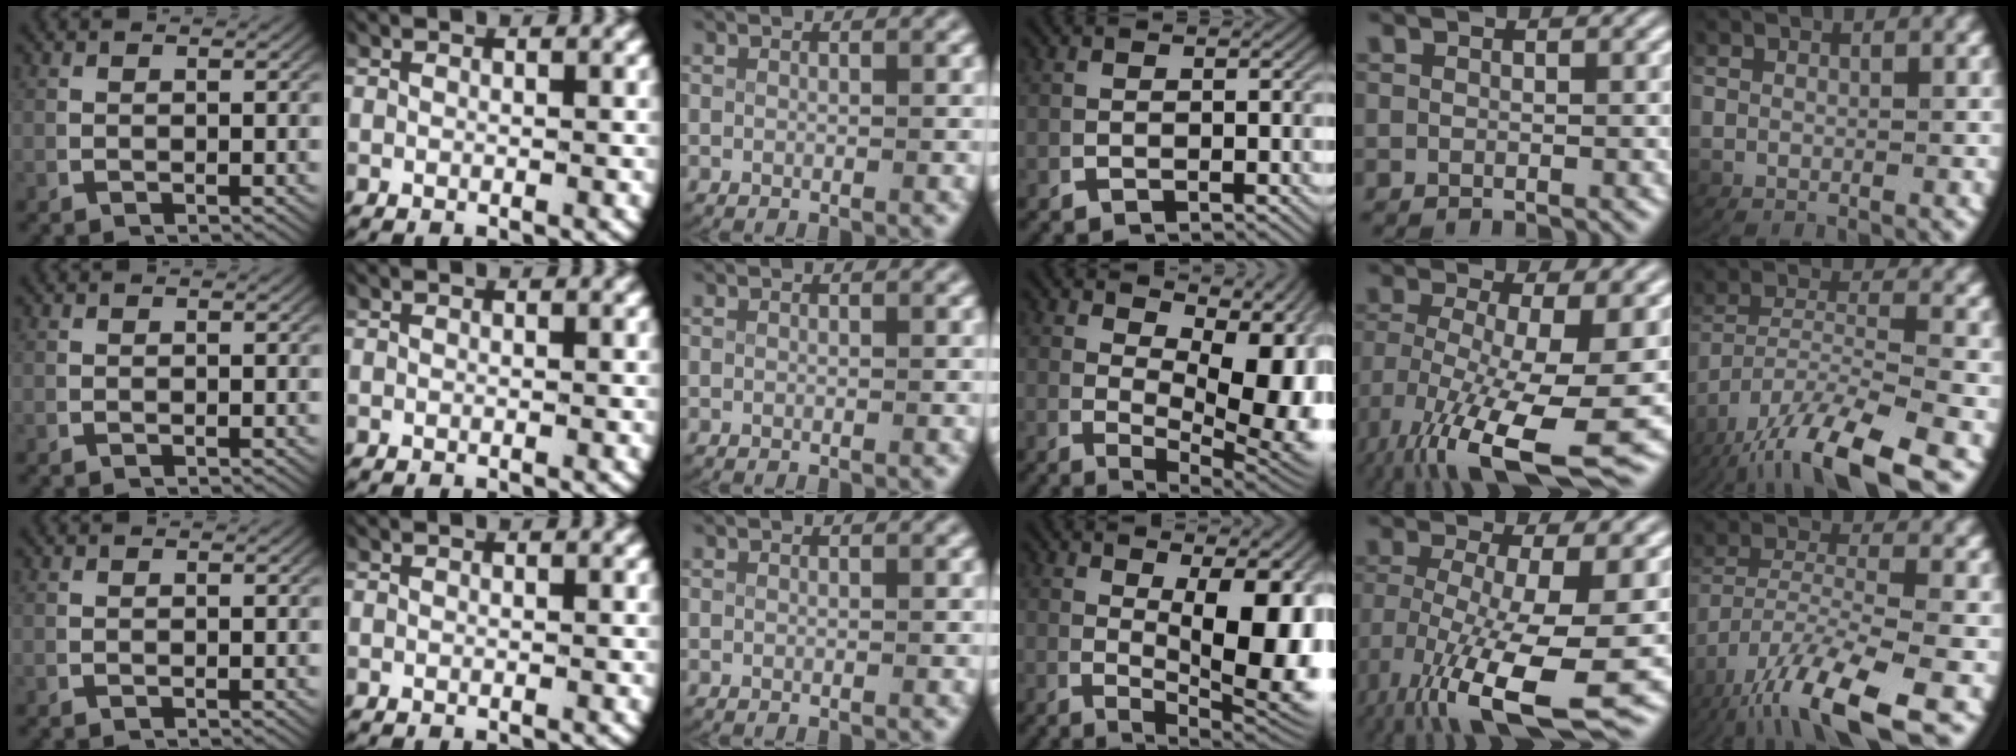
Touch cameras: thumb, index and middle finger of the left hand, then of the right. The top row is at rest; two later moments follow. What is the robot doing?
{"motion": "lift_and_place", "object": "plastic wrap"}